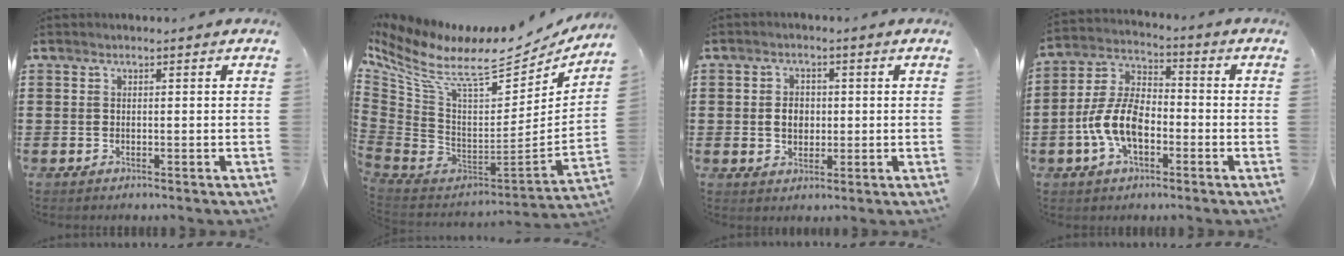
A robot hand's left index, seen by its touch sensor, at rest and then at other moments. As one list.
[{"total": 11.4, "force": [7.7, 3.2, 7.8], "torque": [-0.195, -0.070, 0.123]}, {"total": 3.4, "force": [0.1, 2.6, 2.2], "torque": [-0.042, 0.005, -0.004]}, {"total": 9.3, "force": [-3.2, 5.1, 7.1], "torque": [-0.176, 0.002, -0.068]}]